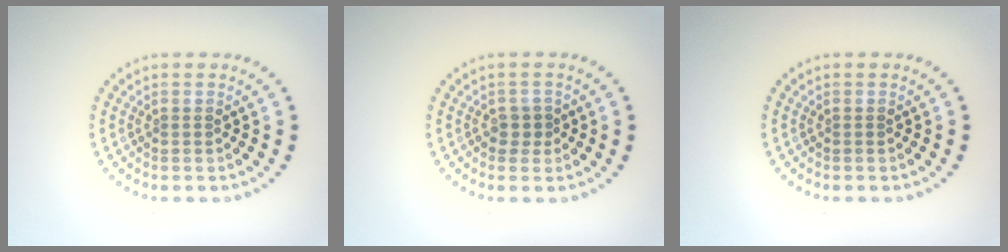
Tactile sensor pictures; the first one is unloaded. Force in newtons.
{"total": 1.1, "press": 0.9, "slide": 0.6}
{"total": 0.0}